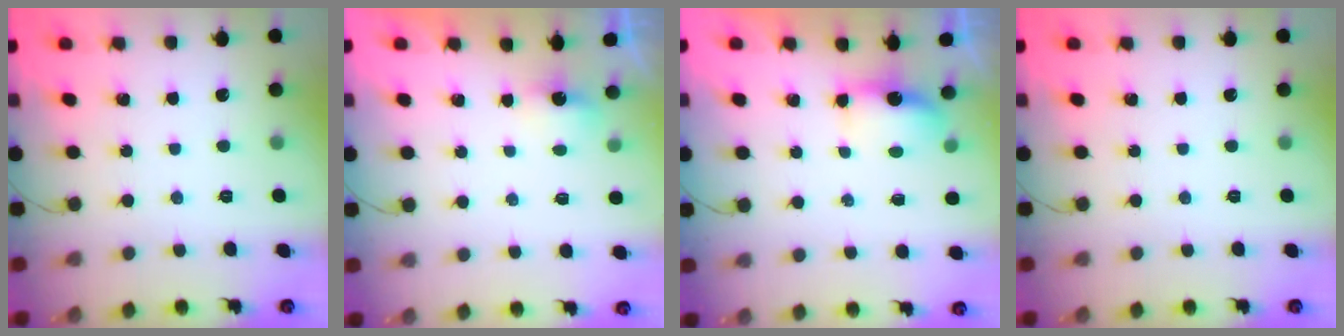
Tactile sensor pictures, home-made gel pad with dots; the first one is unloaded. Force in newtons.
{"total": 2.7, "press": 2.7, "slide": 0.7}
{"total": 5.2, "press": 5.1, "slide": 0.5}
{"total": 0.0}